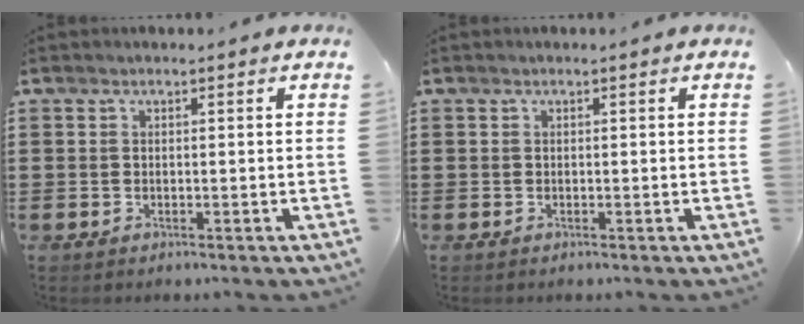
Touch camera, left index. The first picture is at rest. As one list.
[{"total": 0.0}]